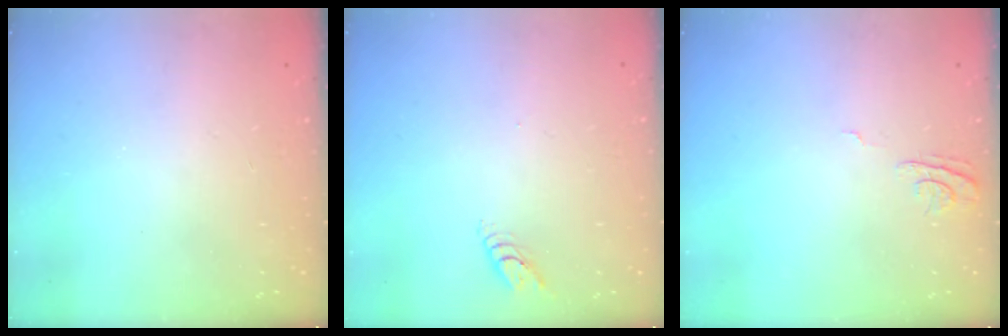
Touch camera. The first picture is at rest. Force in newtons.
{"total": 3.6, "press": 3.5, "slide": 0.3}
{"total": 6.0, "press": 6.0, "slide": 0.7}